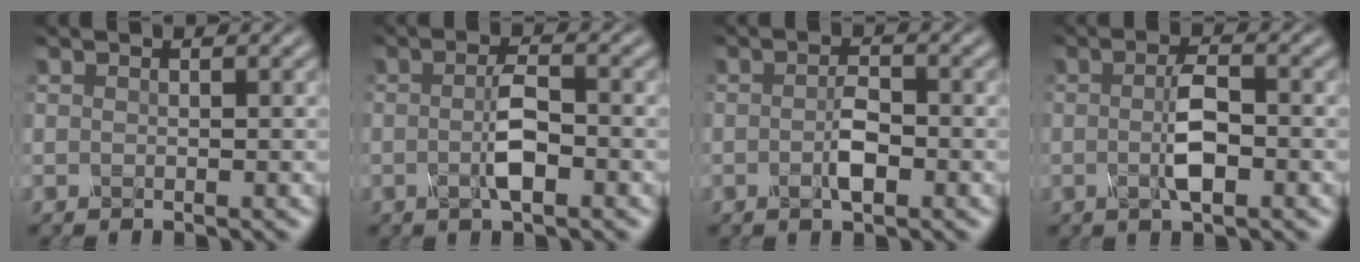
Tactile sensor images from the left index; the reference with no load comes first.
{"total": 2.5, "force": [-0.6, 0.4, 2.4], "torque": [-0.049, 0.006, -0.016]}
{"total": 1.8, "force": [-0.6, 0.4, 1.6], "torque": [-0.035, 0.005, -0.015]}
{"total": 2.7, "force": [-0.4, 0.6, 2.7], "torque": [-0.055, 0.005, -0.012]}